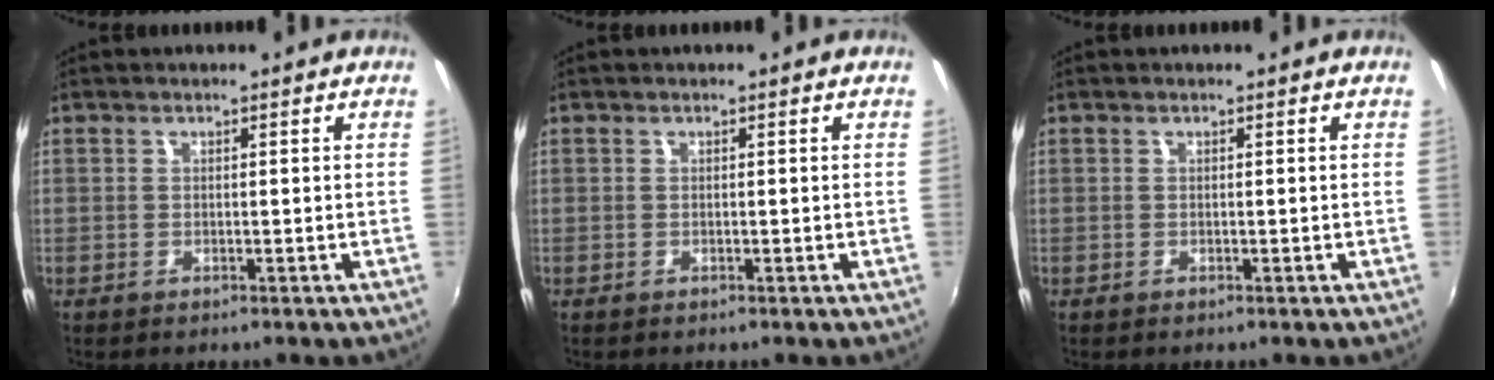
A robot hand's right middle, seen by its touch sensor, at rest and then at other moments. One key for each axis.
{"total": 0.0}
{"total": 0.0}